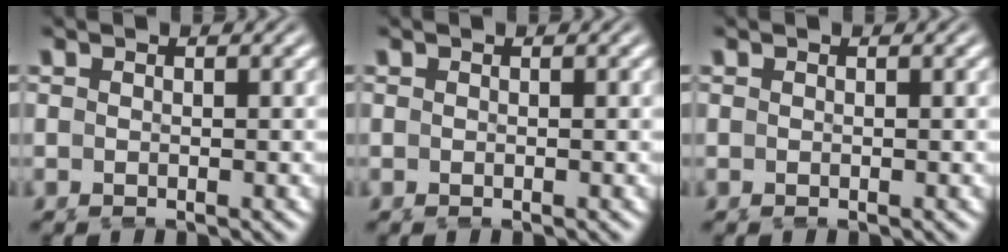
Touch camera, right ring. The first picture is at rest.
{"total": 0.0}
{"total": 0.0}